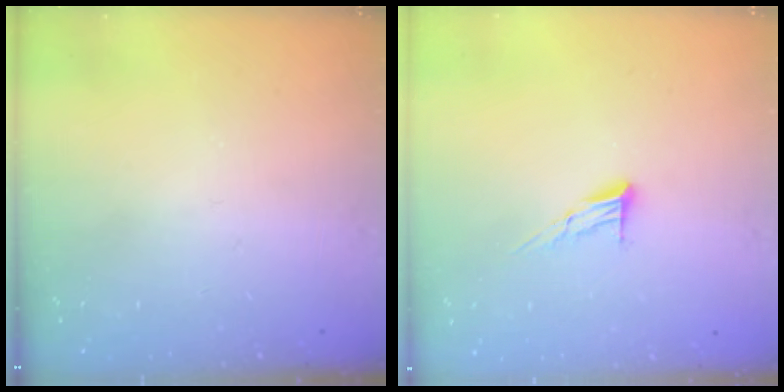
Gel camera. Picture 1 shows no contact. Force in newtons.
{"total": 7.2, "press": 7.2, "slide": 0.4}